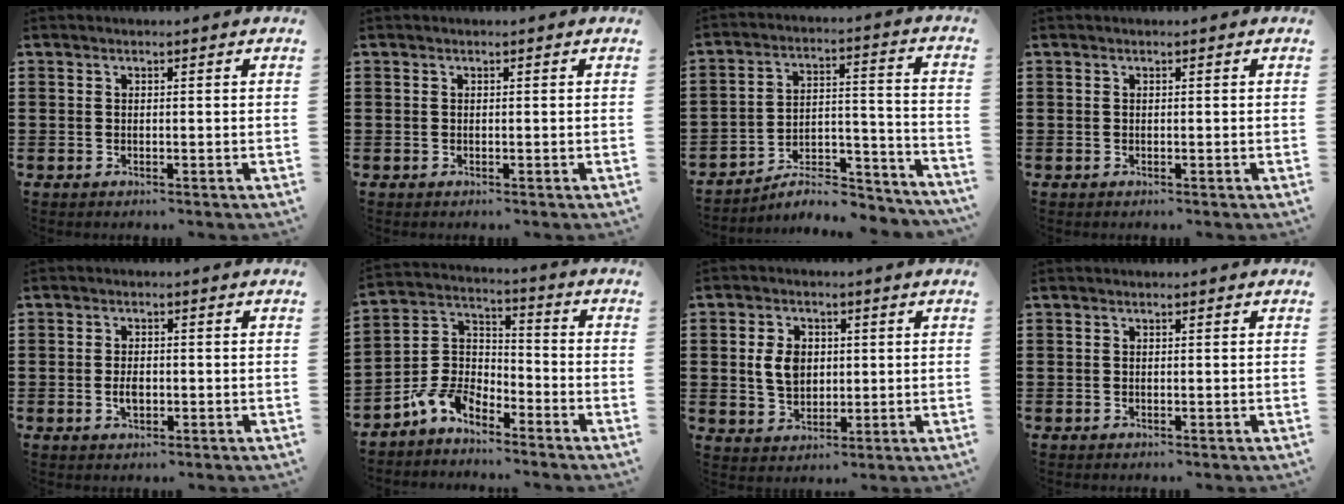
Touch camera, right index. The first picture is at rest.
{"total": 0.0}
{"total": 7.4, "force": [-6.5, 1.9, 2.9], "torque": [-0.038, 0.015, -0.122]}
{"total": 0.0}
{"total": 2.3, "force": [-0.4, 1.3, 1.9], "torque": [-0.035, 0.003, -0.008]}
{"total": 6.4, "force": [-5.0, 3.4, 2.1], "torque": [-0.070, 0.009, -0.108]}
{"total": 5.7, "force": [0.6, 4.1, 3.9], "torque": [-0.101, 0.008, 0.005]}
{"total": 0.0}